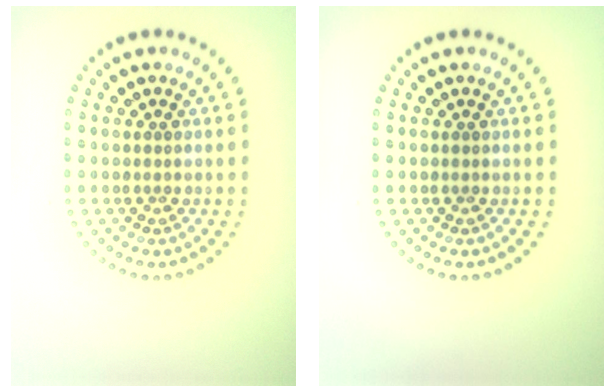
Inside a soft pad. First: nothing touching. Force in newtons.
{"total": 0.0}